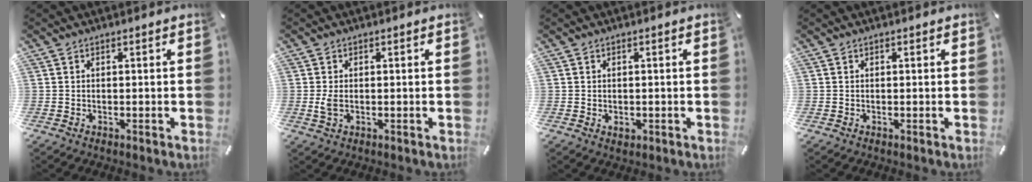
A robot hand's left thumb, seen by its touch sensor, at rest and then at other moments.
{"total": 2.7, "force": [0.0, 1.5, 2.2], "torque": [-0.041, -0.004, -0.004]}
{"total": 1.2, "force": [-0.2, 1.0, 0.6], "torque": [-0.011, 0.003, -0.004]}
{"total": 0.0}